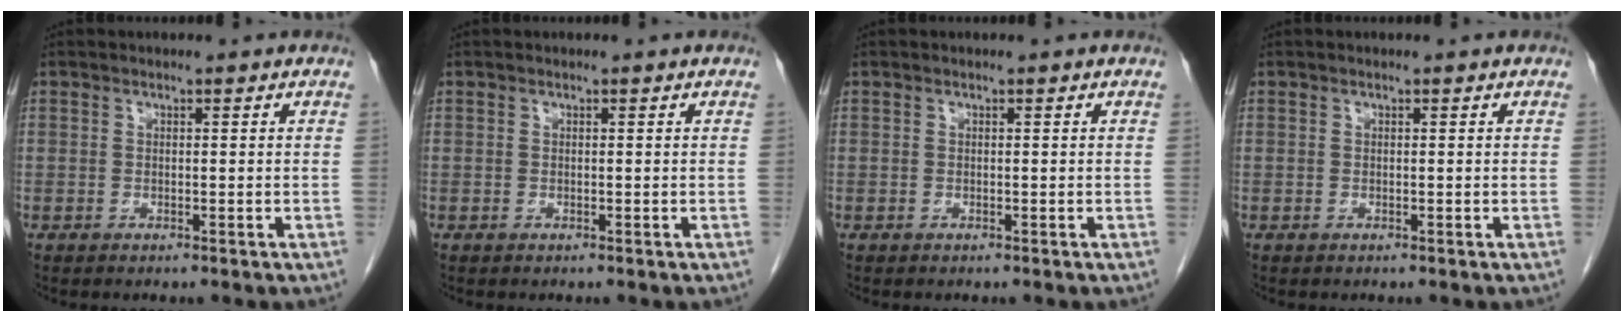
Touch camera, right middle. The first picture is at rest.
{"total": 0.0}
{"total": 0.0}
{"total": 0.0}